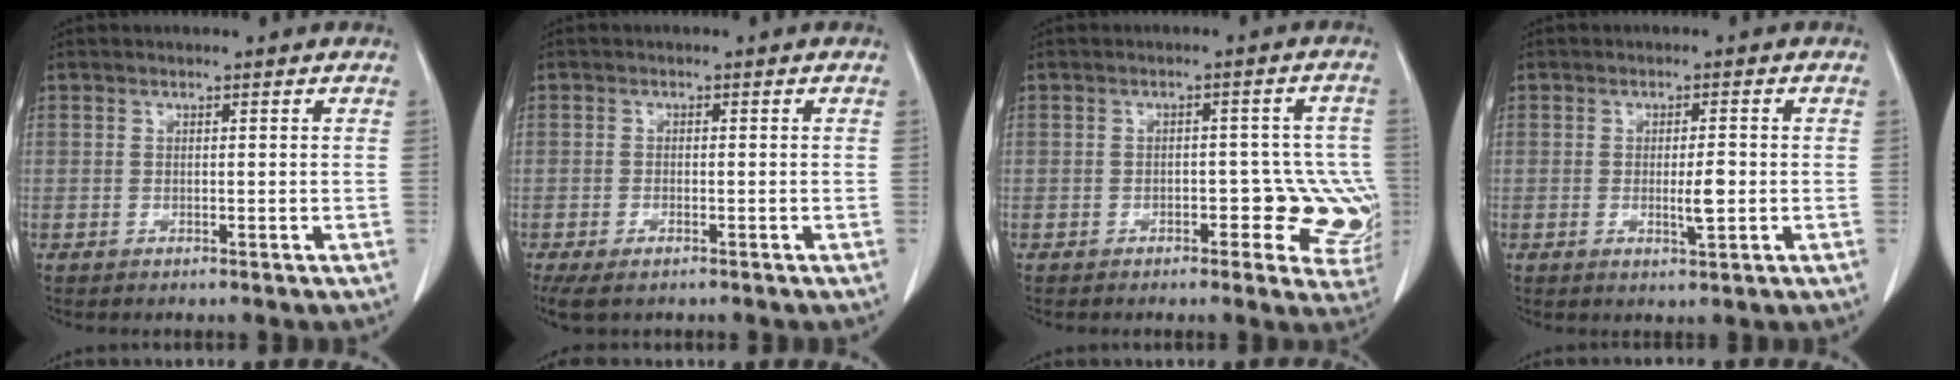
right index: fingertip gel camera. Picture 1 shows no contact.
{"total": 4.8, "force": [-3.3, 1.9, 2.9], "torque": [-0.058, -0.012, -0.053]}
{"total": 9.0, "force": [-2.3, 4.5, 7.4], "torque": [-0.056, 0.016, -0.027]}
{"total": 3.3, "force": [-0.5, 0.5, 3.2], "torque": [-0.053, -0.002, -0.005]}